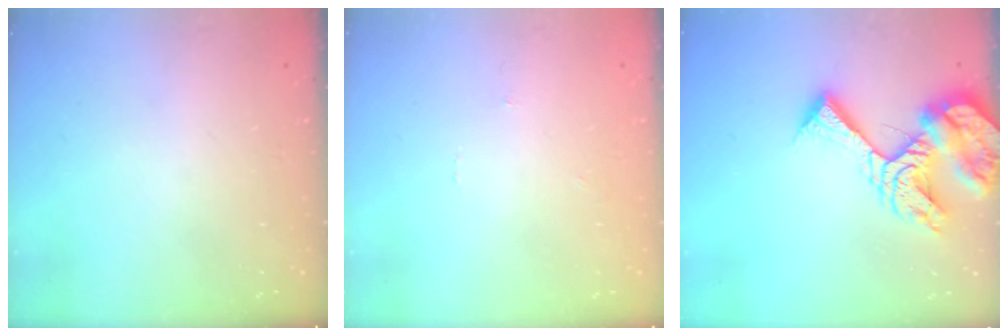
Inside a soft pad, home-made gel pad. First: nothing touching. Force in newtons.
{"total": 0.0}
{"total": 14.8, "press": 14.7, "slide": 1.8}